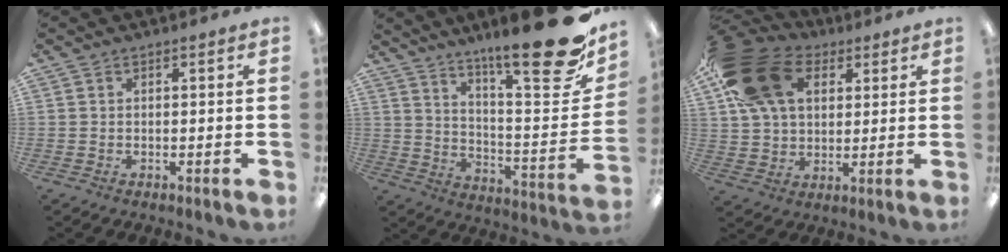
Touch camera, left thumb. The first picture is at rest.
{"total": 22.4, "force": [15.6, 4.3, 15.5], "torque": [-0.213, -0.122, 0.246]}
{"total": 19.2, "force": [7.7, 13.1, 11.8], "torque": [-0.219, -0.004, 0.145]}